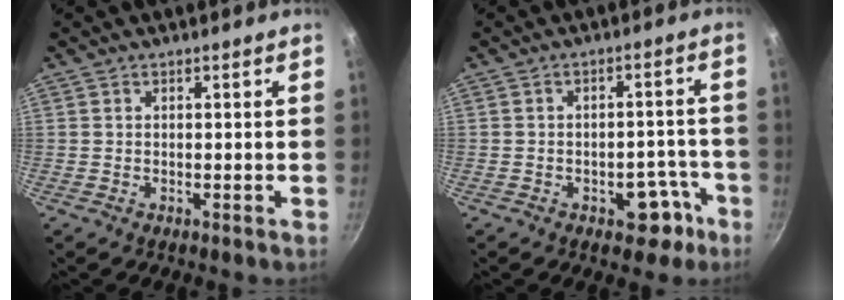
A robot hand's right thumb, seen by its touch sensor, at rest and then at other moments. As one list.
[{"total": 6.9, "force": [-3.7, 4.2, 4.1], "torque": [-0.020, 0.042, -0.042]}]